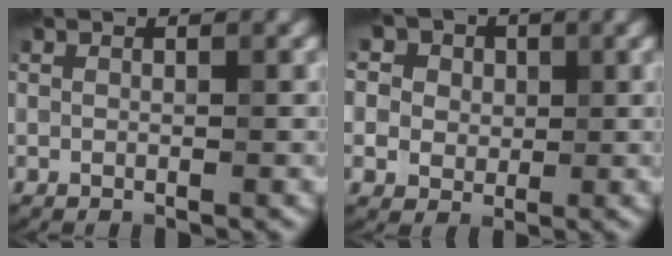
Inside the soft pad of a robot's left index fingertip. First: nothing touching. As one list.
[{"total": 13.1, "force": [6.4, 9.6, 6.2], "torque": [-0.151, 0.046, 0.081]}]